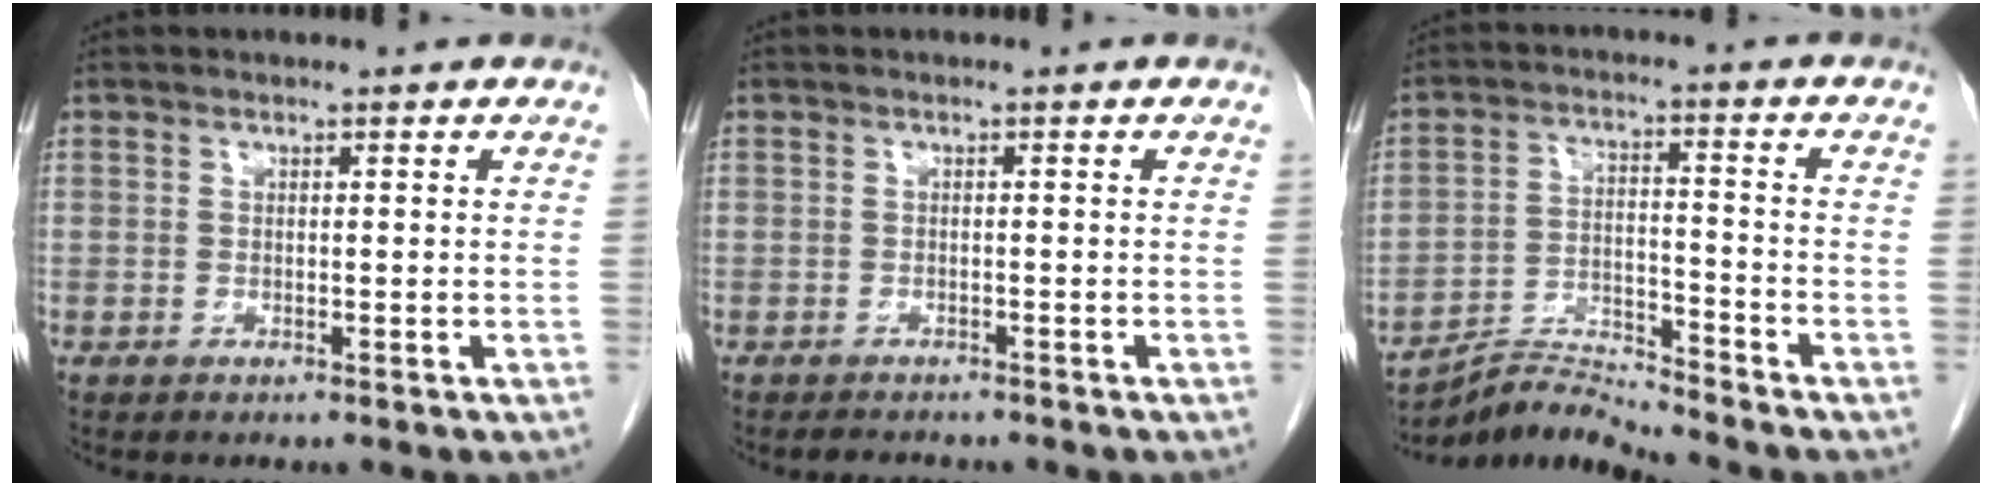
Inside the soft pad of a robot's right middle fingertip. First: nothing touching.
{"total": 2.2, "force": [-2.0, 0.7, 0.6], "torque": [-0.013, -0.005, -0.025]}
{"total": 6.9, "force": [-6.8, -1.5, -0.5], "torque": [0.001, 0.008, -0.124]}